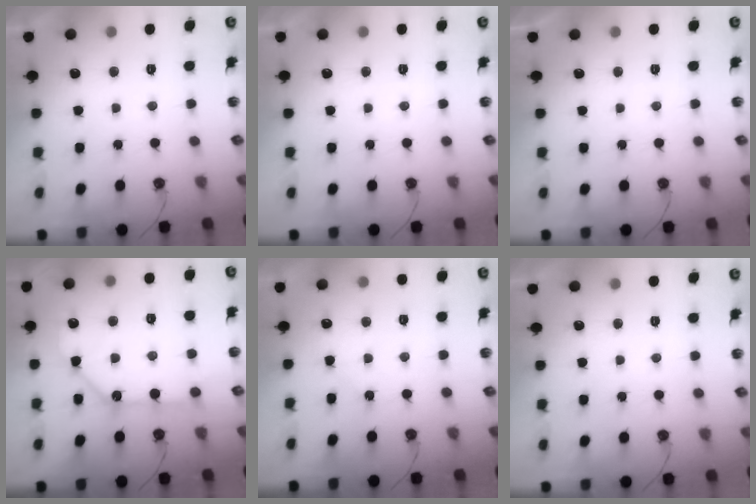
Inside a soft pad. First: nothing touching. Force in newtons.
{"total": 0.0}
{"total": 0.0}
{"total": 11.7, "press": 11.6, "slide": 1.1}
{"total": 5.7, "press": 5.7, "slide": 0.6}
{"total": 0.0}